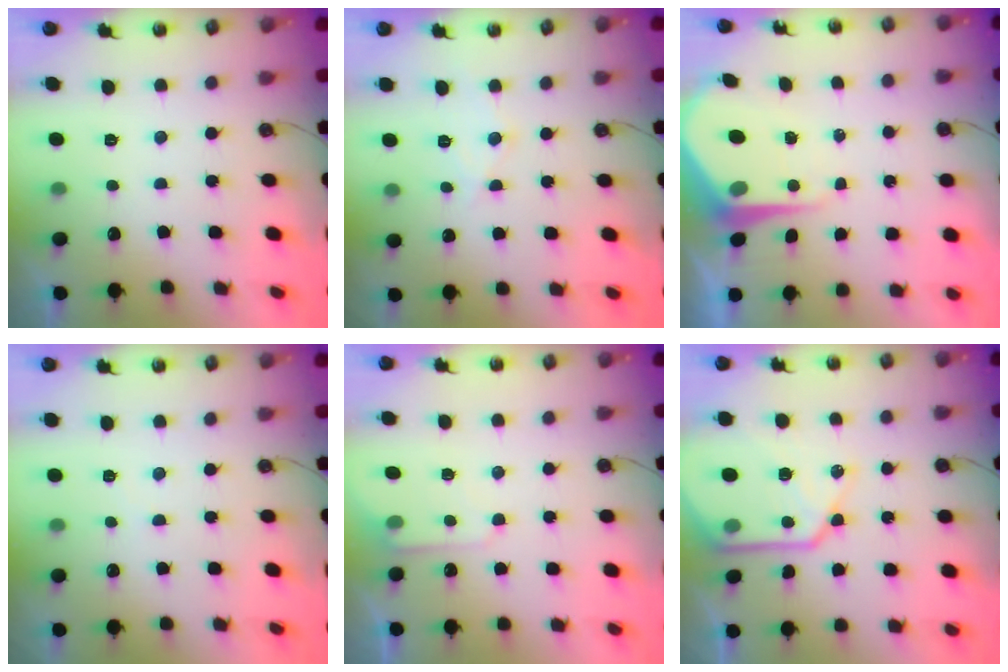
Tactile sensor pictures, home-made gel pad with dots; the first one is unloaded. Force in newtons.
{"total": 8.0, "press": 8.0, "slide": 0.6}
{"total": 8.0, "press": 7.9, "slide": 0.7}
{"total": 2.3, "press": 2.3, "slide": 0.3}
{"total": 4.9, "press": 4.9, "slide": 0.6}
{"total": 17.2, "press": 17.1, "slide": 1.9}